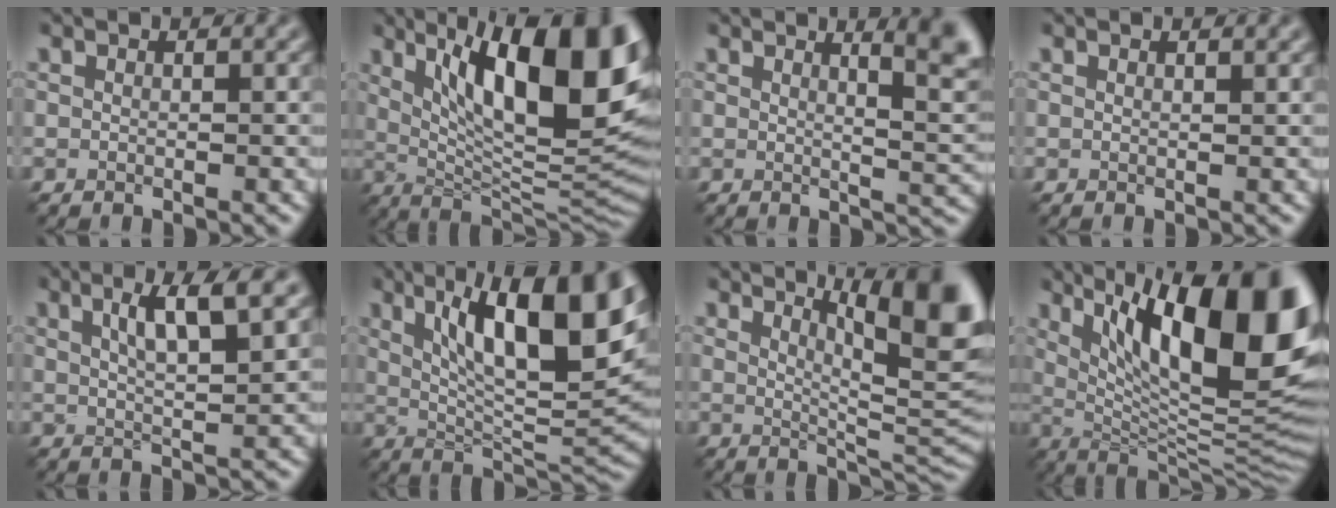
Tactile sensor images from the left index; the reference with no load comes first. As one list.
[{"total": 15.9, "force": [5.7, 5.8, 13.7], "torque": [-0.179, 0.002, 0.091]}, {"total": 4.9, "force": [2.6, 1.1, 4.0], "torque": [-0.035, 0.002, 0.033]}, {"total": 0.8, "force": [0.7, 0.1, 0.4], "torque": [-0.006, 0.000, 0.009]}, {"total": 5.3, "force": [2.6, 1.1, 4.5], "torque": [-0.065, 0.003, 0.040]}, {"total": 14.2, "force": [5.6, 4.5, 12.2], "torque": [-0.170, 0.004, 0.091]}, {"total": 11.2, "force": [5.4, 3.1, 9.3], "torque": [-0.079, 0.022, 0.067]}, {"total": 17.9, "force": [6.3, 6.4, 15.4], "torque": [-0.197, 0.017, 0.106]}]